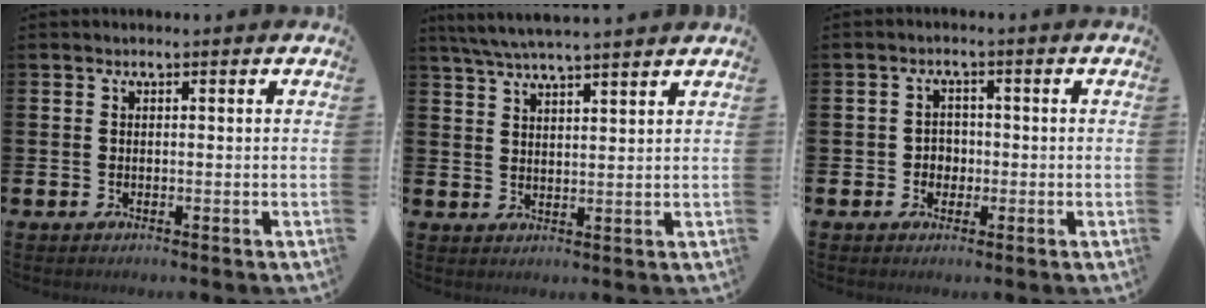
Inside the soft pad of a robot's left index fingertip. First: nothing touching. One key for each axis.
{"total": 5.1, "fx": 4.8, "fy": -0.2, "fz": 1.7, "tx": -0.055, "ty": -0.014, "tz": 0.089}
{"total": 2.3, "fx": -0.5, "fy": 2.1, "fz": 0.7, "tx": -0.008, "ty": 0.003, "tz": -0.016}